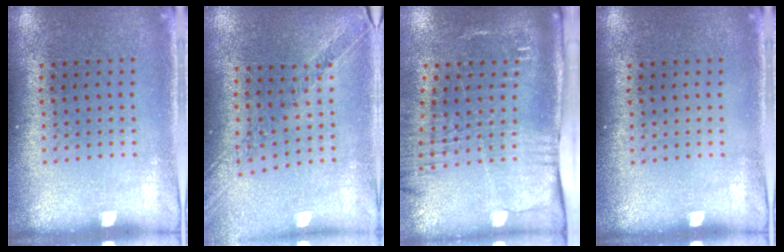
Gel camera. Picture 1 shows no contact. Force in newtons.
{"total": 1.1, "press": 1.1, "slide": 0.2}
{"total": 2.8, "press": 2.1, "slide": 1.7}
{"total": 0.0}